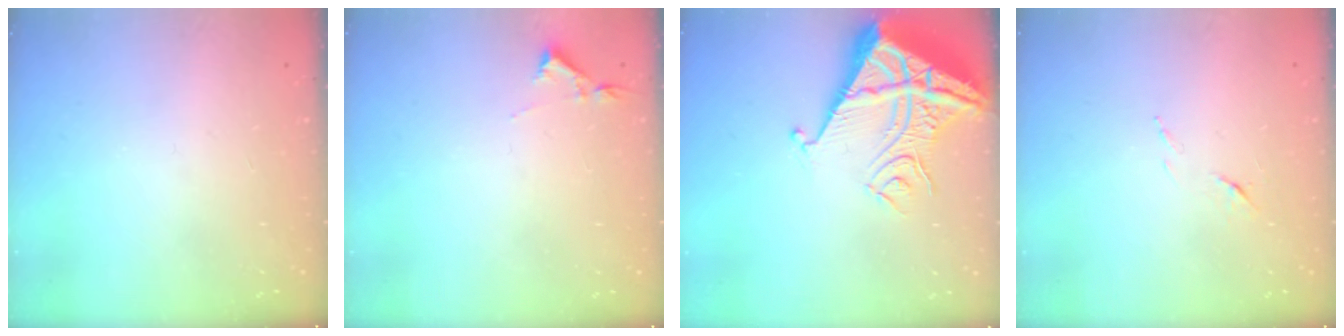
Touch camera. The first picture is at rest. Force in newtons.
{"total": 2.9, "press": 2.9, "slide": 0.5}
{"total": 11.5, "press": 11.5, "slide": 1.2}
{"total": 6.1, "press": 6.0, "slide": 0.7}